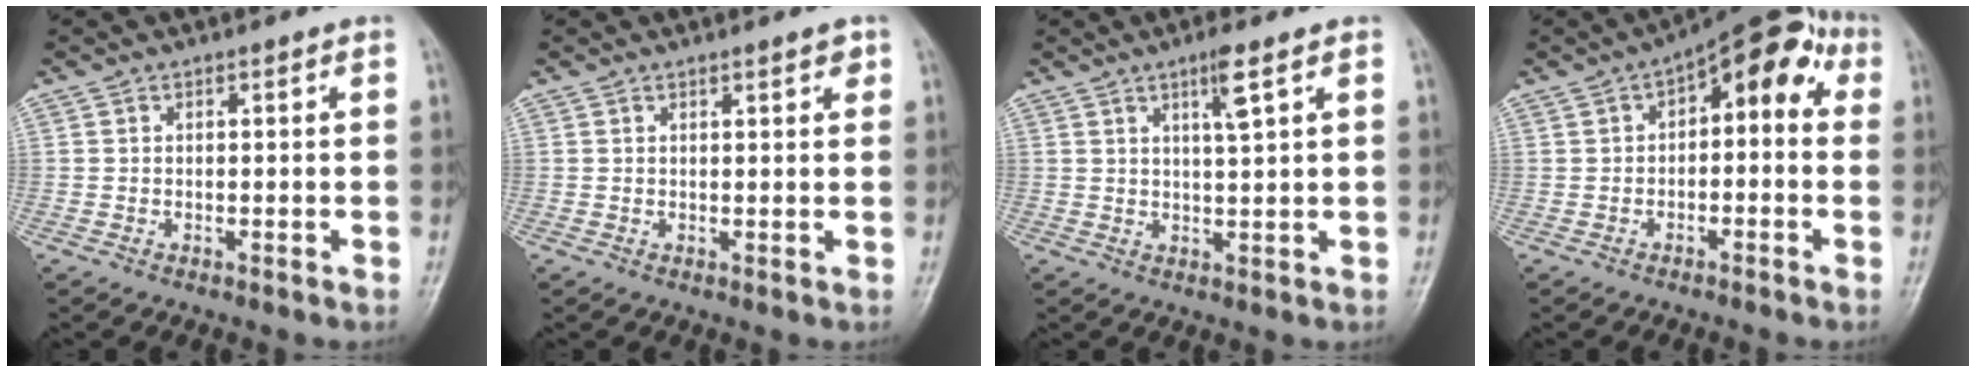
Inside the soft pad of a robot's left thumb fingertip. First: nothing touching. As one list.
[{"total": 1.8, "force": [1.2, 0.5, 1.3], "torque": [-0.015, -0.005, 0.015]}, {"total": 4.0, "force": [2.1, 0.1, 3.4], "torque": [-0.065, -0.011, 0.040]}, {"total": 9.9, "force": [1.8, 5.1, 8.2], "torque": [-0.076, 0.042, 0.013]}]